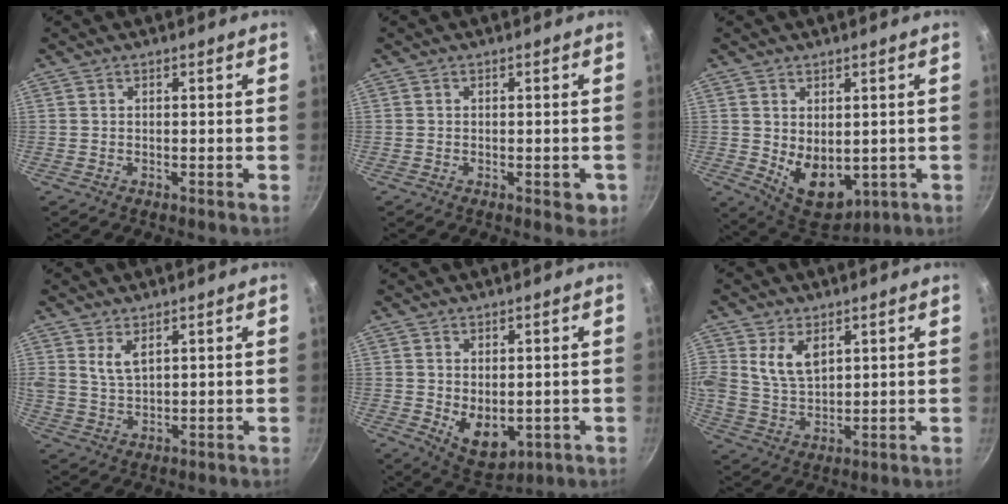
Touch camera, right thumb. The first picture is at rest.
{"total": 3.0, "force": [-1.0, 1.6, 2.3], "torque": [-0.019, 0.001, -0.014]}
{"total": 10.2, "force": [-0.3, 6.9, 7.5], "torque": [-0.087, -0.023, 0.019]}
{"total": 3.7, "force": [1.9, 2.0, 2.5], "torque": [-0.043, -0.013, 0.038]}
{"total": 7.7, "force": [-0.3, 5.1, 5.7], "torque": [-0.073, -0.019, 0.016]}
{"total": 8.0, "force": [3.3, 5.1, 5.2], "torque": [-0.087, -0.023, 0.068]}